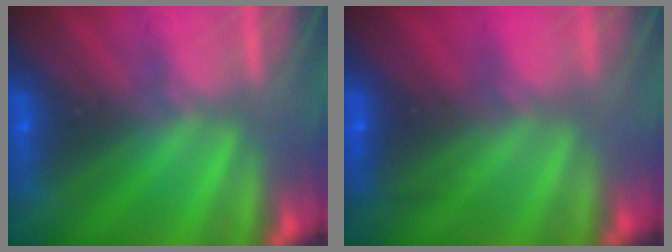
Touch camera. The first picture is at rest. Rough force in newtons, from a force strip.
{"total": 2.3}